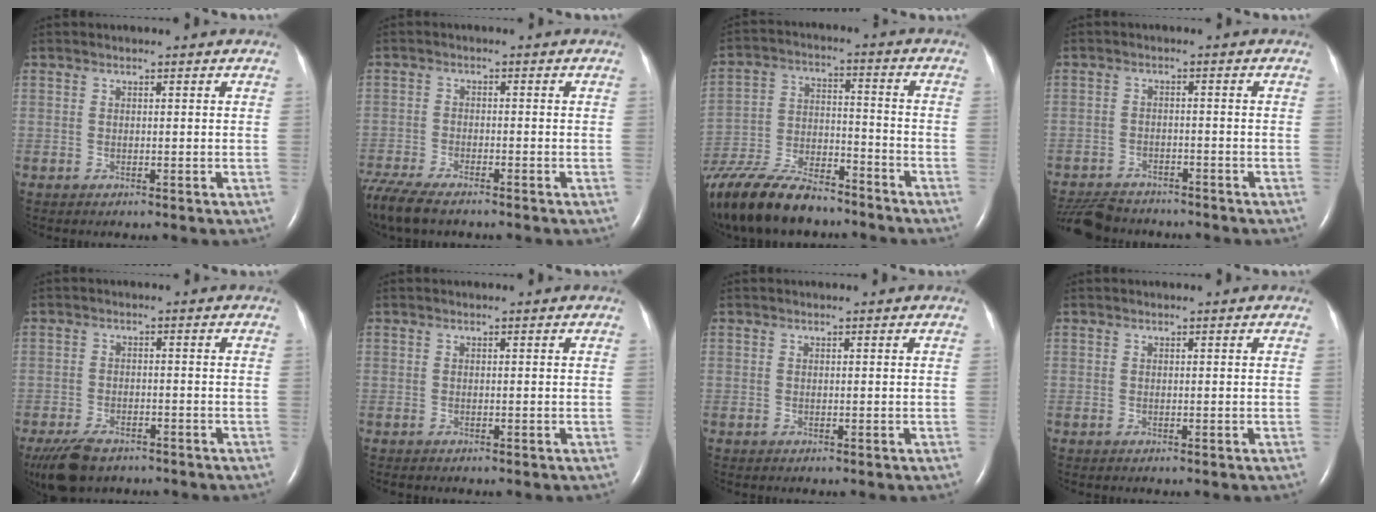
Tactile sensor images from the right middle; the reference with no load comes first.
{"total": 10.3, "force": [-8.4, 2.5, 5.5], "torque": [-0.110, -0.021, -0.143]}
{"total": 20.5, "force": [-17.0, 5.4, 10.1], "torque": [-0.233, -0.033, -0.299]}
{"total": 8.7, "force": [-8.0, 2.5, 2.3], "torque": [-0.045, -0.007, -0.124]}
{"total": 7.9, "force": [-5.9, 3.7, 3.8], "torque": [-0.077, -0.009, -0.096]}
{"total": 0.0}
{"total": 0.0}
{"total": 0.0}